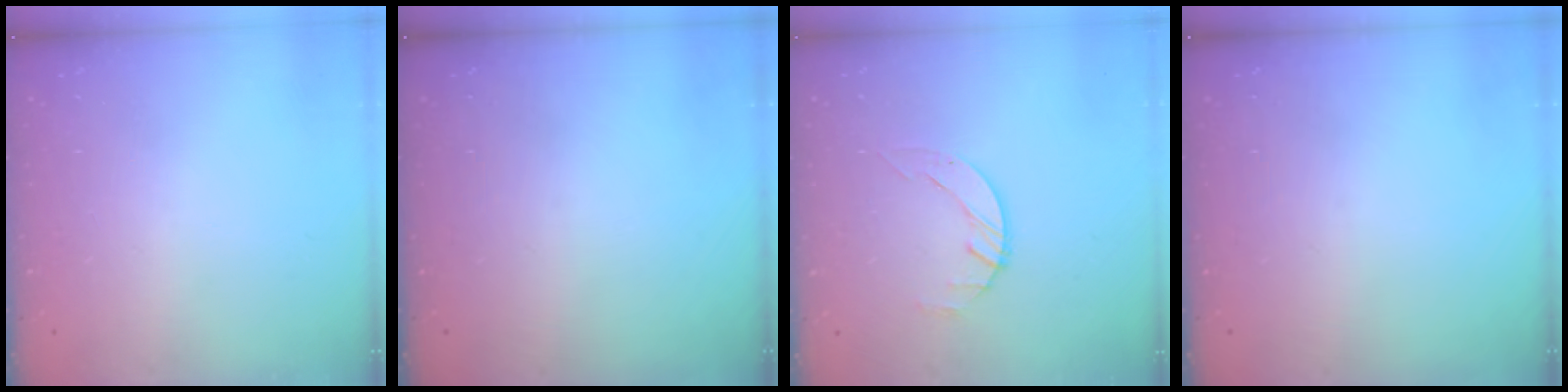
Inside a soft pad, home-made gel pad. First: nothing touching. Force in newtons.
{"total": 0.0}
{"total": 1.4, "press": 1.4, "slide": 0.2}
{"total": 0.0}